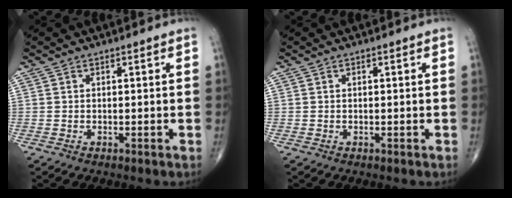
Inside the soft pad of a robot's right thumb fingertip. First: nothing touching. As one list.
[{"total": 0.0}]